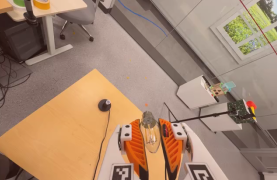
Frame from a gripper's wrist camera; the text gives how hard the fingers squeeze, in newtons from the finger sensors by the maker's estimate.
{"total": 19.3, "left": 21.8, "right": 16.8}